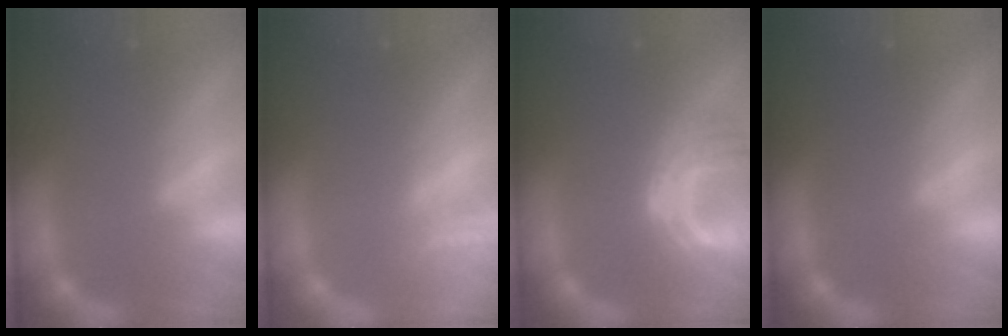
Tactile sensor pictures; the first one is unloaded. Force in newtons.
{"total": 2.5}
{"total": 7.0}
{"total": 0.0}